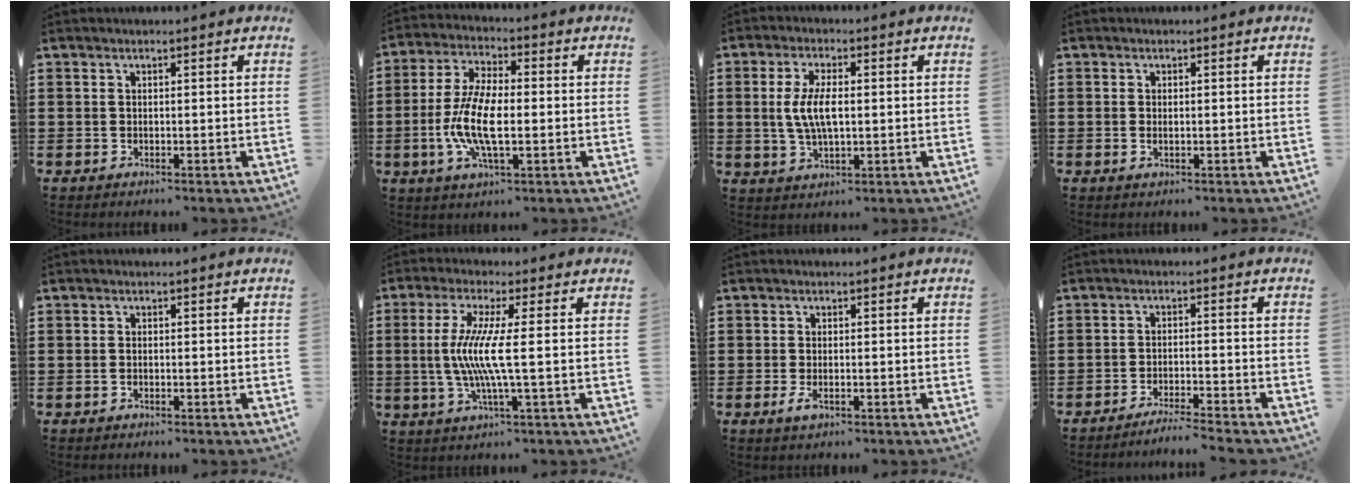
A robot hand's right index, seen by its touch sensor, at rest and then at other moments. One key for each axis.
{"total": 9.6, "fx": -1.9, "fy": 3.7, "fz": 8.7, "tx": -0.195, "ty": -0.010, "tz": -0.040}
{"total": 6.4, "fx": 0.3, "fy": 2.6, "fz": 5.8, "tx": -0.127, "ty": 0.003, "tz": -0.001}
{"total": 0.9, "fx": 0.0, "fy": 0.5, "fz": 0.8, "tx": -0.016, "ty": 0.003, "tz": 0.000}
{"total": 0.6, "fx": -0.3, "fy": 0.1, "fz": 0.5, "tx": -0.013, "ty": -0.006, "tz": -0.003}
{"total": 7.9, "fx": -0.2, "fy": -0.2, "fz": 7.9, "tx": -0.173, "ty": -0.021, "tz": -0.016}
{"total": 1.8, "fx": -0.6, "fy": 0.5, "fz": 1.6, "tx": -0.046, "ty": -0.012, "tz": -0.014}
{"total": 3.2, "fx": -3.1, "fy": -0.7, "fz": 0.6, "tx": -0.012, "ty": -0.004, "tz": -0.063}